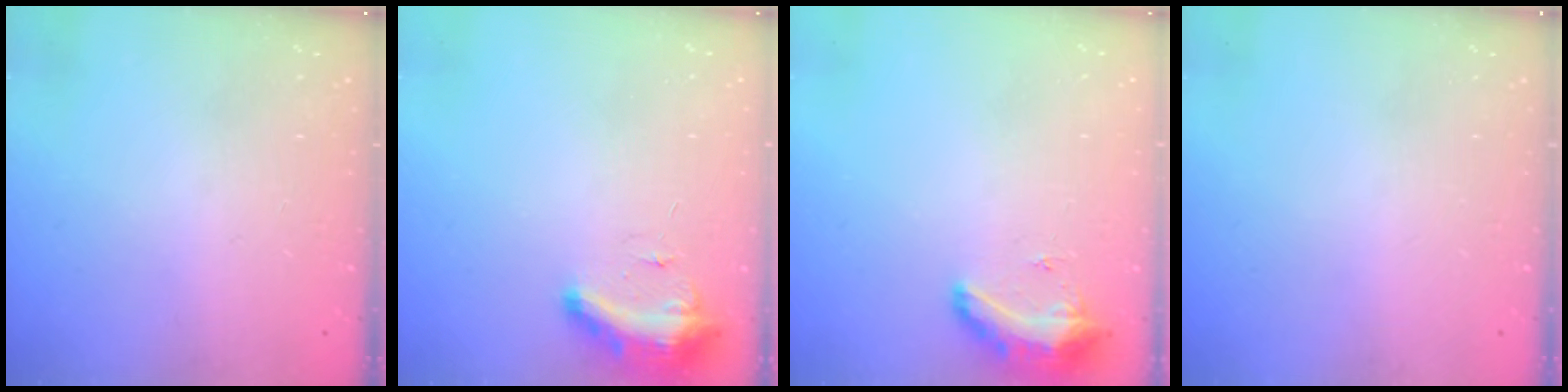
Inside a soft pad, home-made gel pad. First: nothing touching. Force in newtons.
{"total": 9.1, "press": 9.1, "slide": 1.0}
{"total": 8.8, "press": 8.8, "slide": 0.7}
{"total": 0.0}